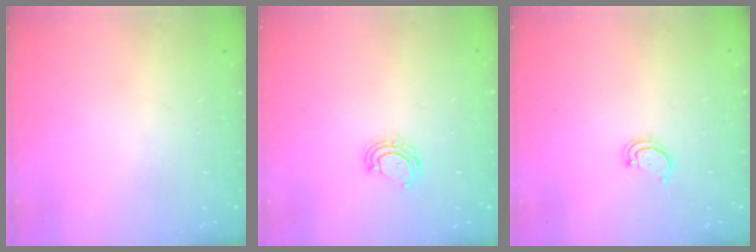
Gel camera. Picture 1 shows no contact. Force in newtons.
{"total": 6.1, "press": 6.1, "slide": 0.5}
{"total": 2.2, "press": 2.2, "slide": 0.2}